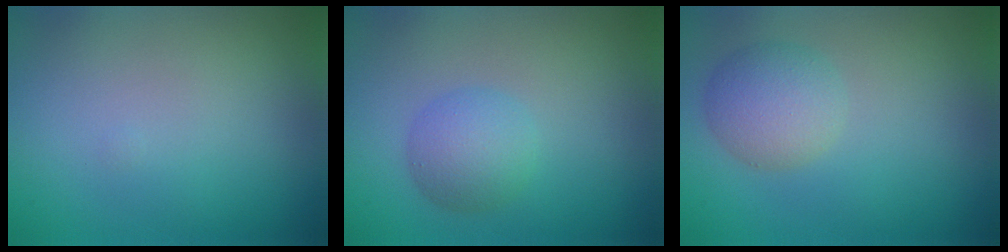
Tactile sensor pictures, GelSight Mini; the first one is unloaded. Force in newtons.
{"total": 2.8, "press": 2.8, "slide": 0.1}
{"total": 3.4, "press": 3.4, "slide": 0.0}